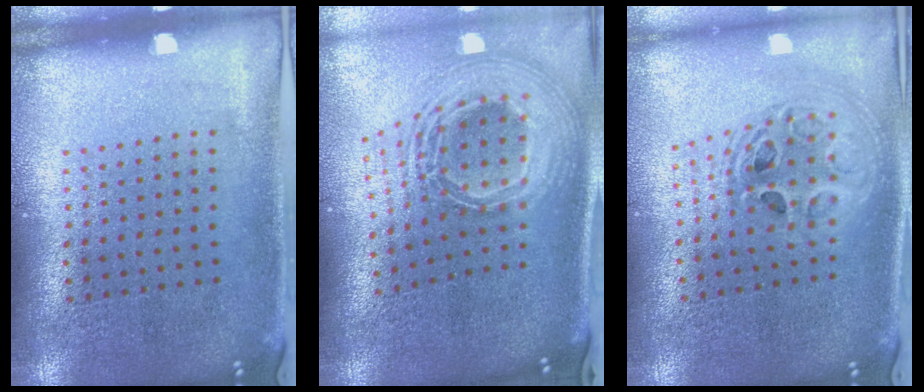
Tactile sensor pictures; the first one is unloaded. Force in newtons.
{"total": 2.8, "press": 2.0, "slide": 2.0}
{"total": 2.0, "press": 1.6, "slide": 1.2}